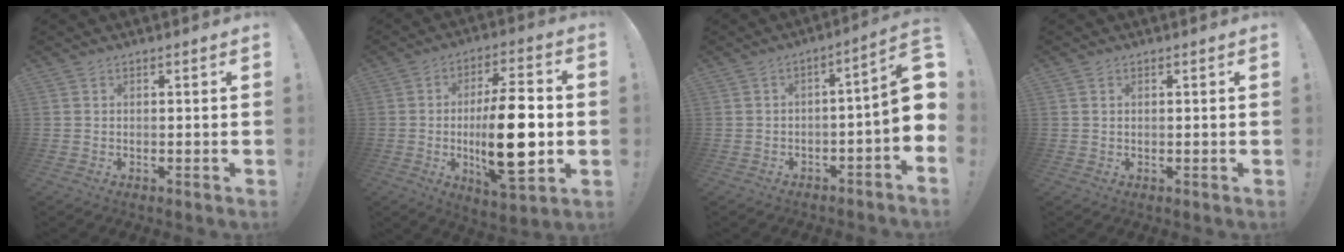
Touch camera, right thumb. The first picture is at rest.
{"total": 19.7, "force": [-1.6, 6.6, 18.5], "torque": [-0.305, -0.003, -0.025]}
{"total": 8.4, "force": [0.1, 0.9, 8.3], "torque": [-0.113, -0.014, -0.002]}
{"total": 0.8, "force": [0.5, 0.5, 0.4], "torque": [-0.010, 0.002, 0.009]}